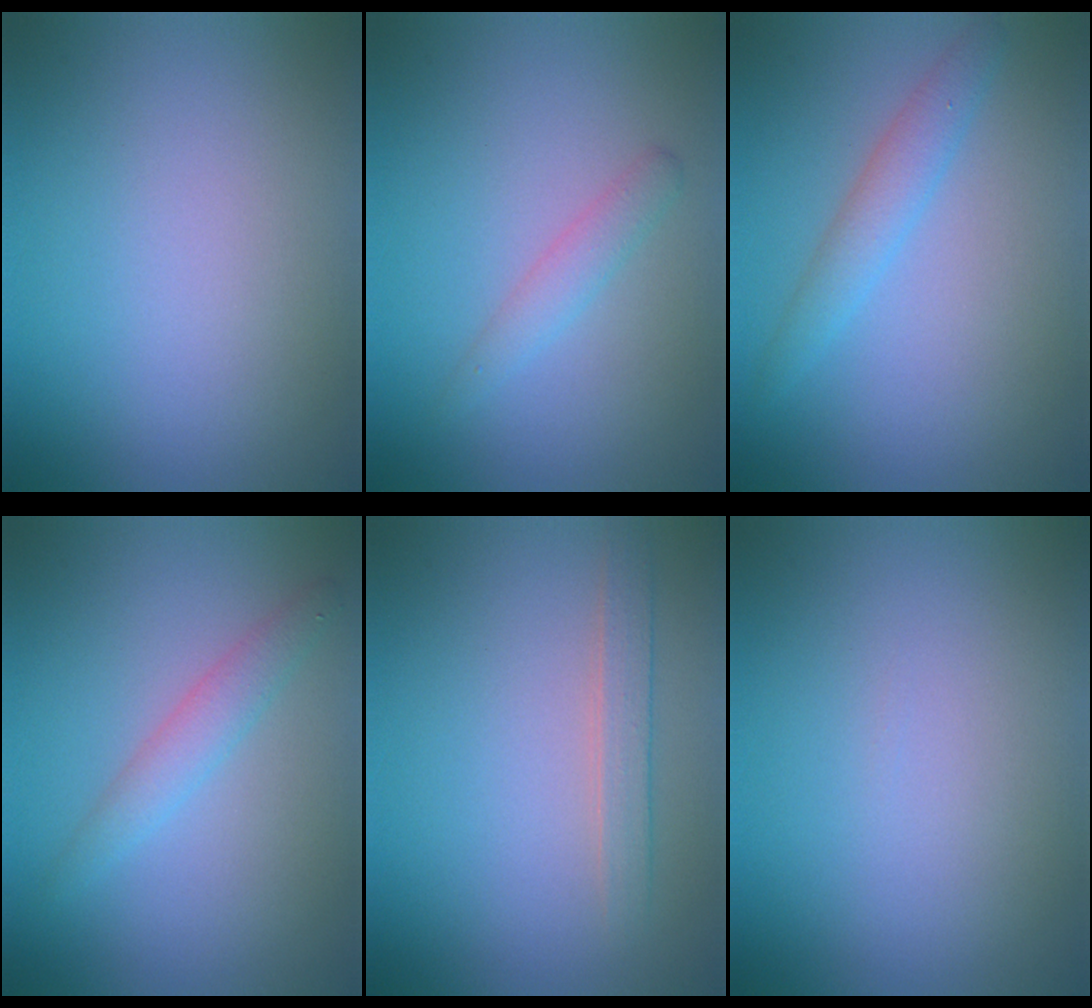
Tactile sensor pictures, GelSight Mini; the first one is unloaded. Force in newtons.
{"total": 1.6, "press": 1.6, "slide": 0.1}
{"total": 2.2, "press": 2.2, "slide": 0.3}
{"total": 2.0, "press": 2.0, "slide": 0.1}
{"total": 1.8, "press": 1.8, "slide": 0.1}
{"total": 0.0}